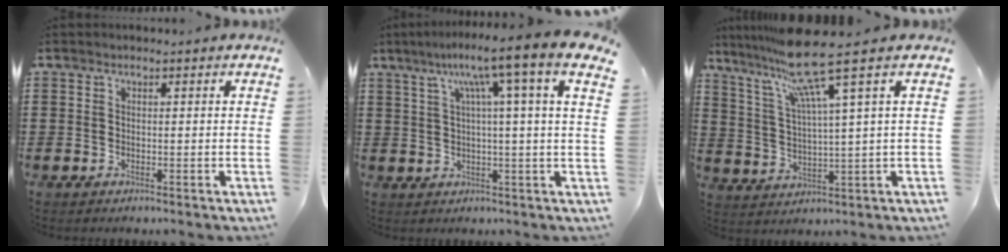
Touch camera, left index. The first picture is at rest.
{"total": 8.6, "force": [4.1, -1.0, 7.4], "torque": [-0.149, -0.013, 0.056]}
{"total": 10.8, "force": [7.5, -0.4, 7.7], "torque": [-0.183, -0.034, 0.120]}